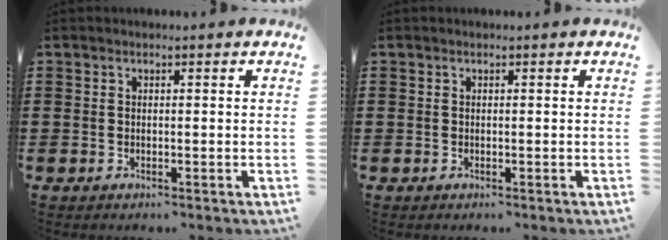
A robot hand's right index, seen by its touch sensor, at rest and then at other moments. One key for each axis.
{"total": 0.0}